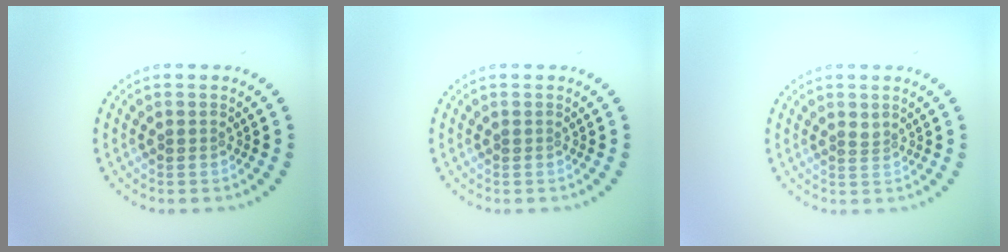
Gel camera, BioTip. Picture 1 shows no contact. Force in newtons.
{"total": 0.0}
{"total": 0.9, "press": 0.5, "slide": 0.7}